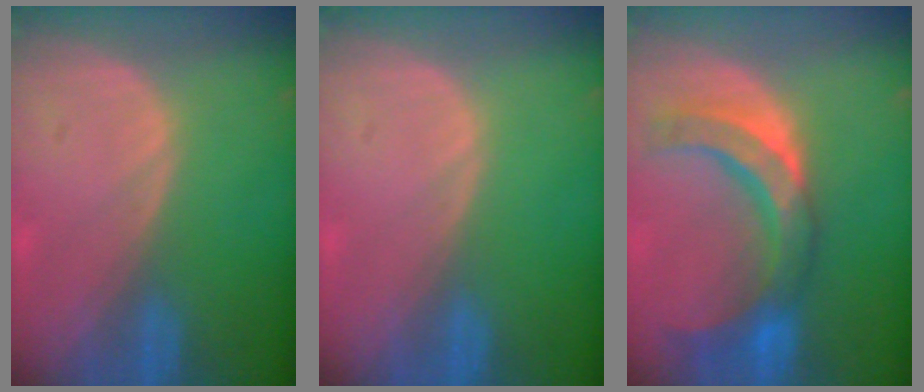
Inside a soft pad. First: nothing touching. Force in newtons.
{"total": 0.0}
{"total": 9.8, "press": 9.4, "slide": 2.9}